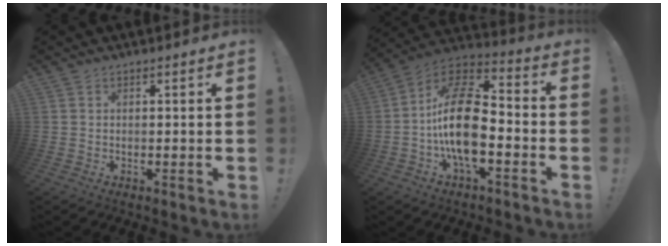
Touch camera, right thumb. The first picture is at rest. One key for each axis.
{"total": 19.9, "fx": -3.7, "fy": 10.1, "fz": 16.7, "tx": -0.319, "ty": 0.030, "tz": -0.058}